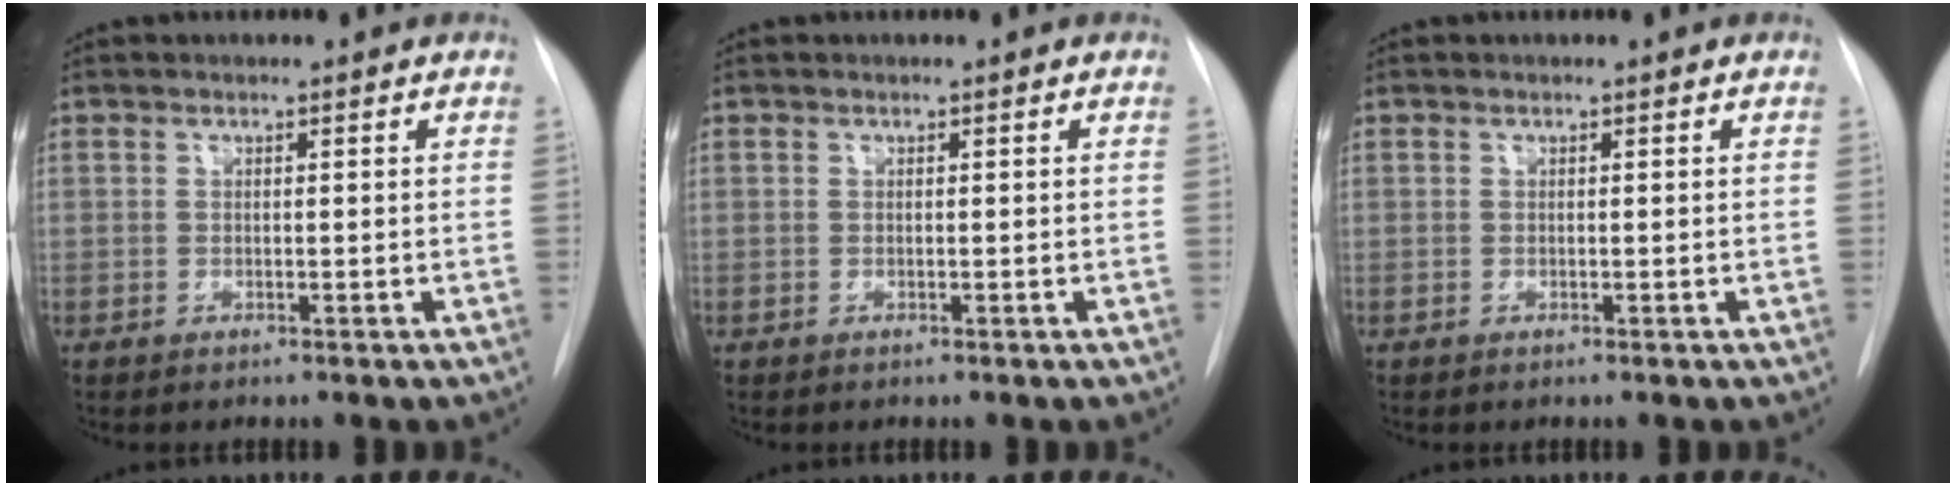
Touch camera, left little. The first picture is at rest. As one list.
[{"total": 0.0}, {"total": 0.0}]